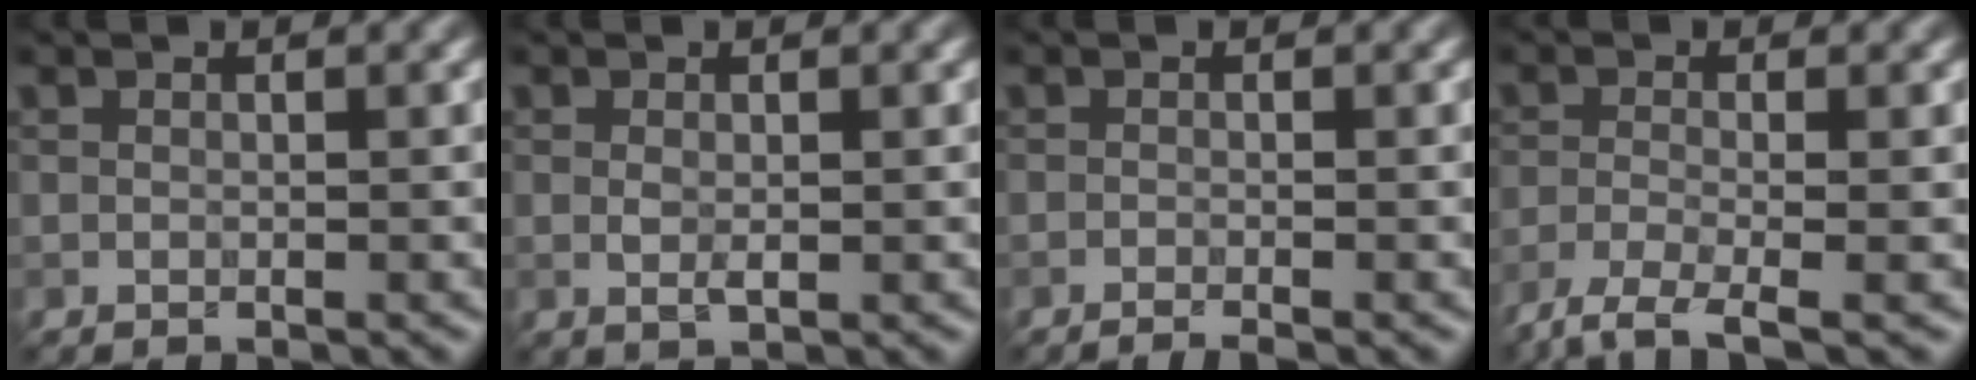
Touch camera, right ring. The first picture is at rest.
{"total": 1.2, "force": [0.1, 0.6, 1.0], "torque": [-0.023, -0.002, 0.002]}
{"total": 1.8, "force": [-1.3, 0.3, 1.2], "torque": [-0.020, 0.001, -0.020]}
{"total": 4.2, "force": [-3.2, 0.9, 2.7], "torque": [-0.056, -0.008, -0.072]}